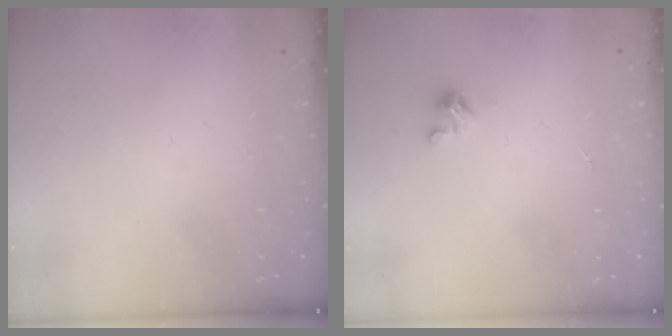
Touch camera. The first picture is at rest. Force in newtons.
{"total": 2.0, "press": 2.0, "slide": 0.2}